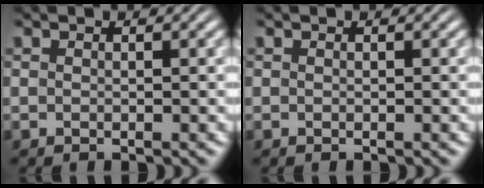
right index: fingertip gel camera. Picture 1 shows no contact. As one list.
[{"total": 0.0}]